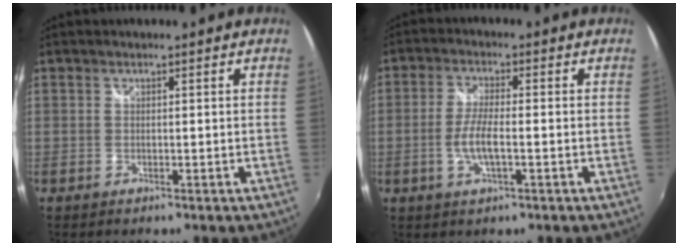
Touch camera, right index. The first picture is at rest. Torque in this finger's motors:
{"motor_torque": [0.21, -0.09, 0.42, 0.08]}